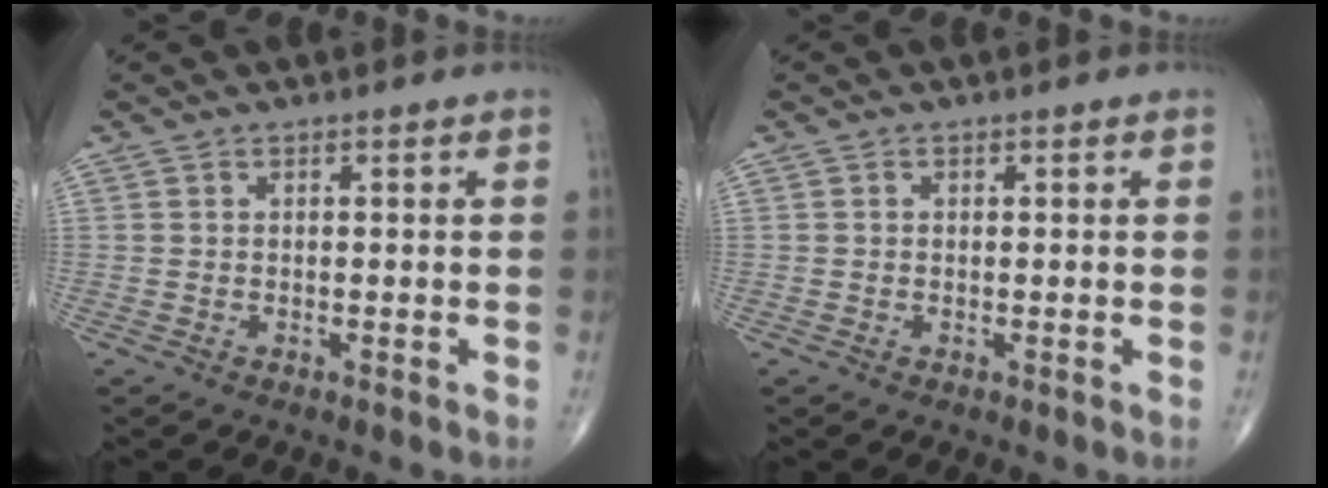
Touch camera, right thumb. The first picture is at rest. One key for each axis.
{"total": 0.0}